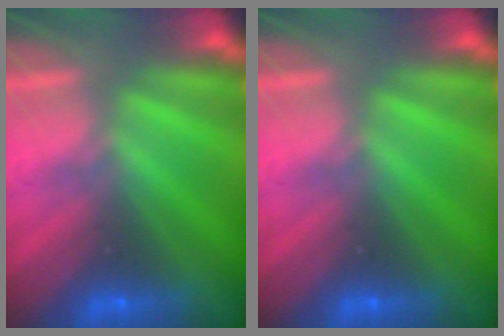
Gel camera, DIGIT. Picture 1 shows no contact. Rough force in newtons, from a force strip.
{"total": 0.0}